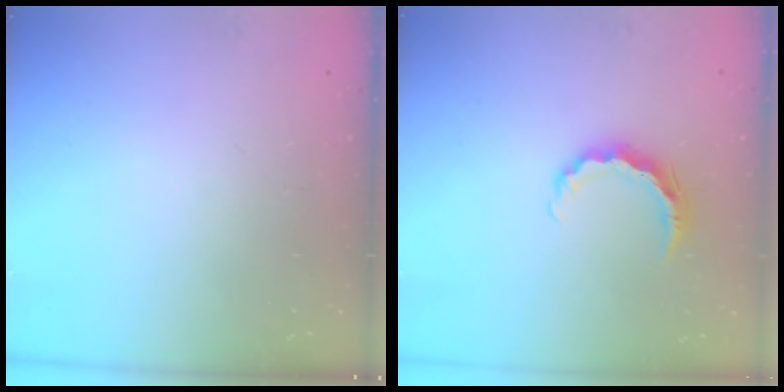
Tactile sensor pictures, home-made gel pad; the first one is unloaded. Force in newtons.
{"total": 7.1, "press": 7.0, "slide": 0.7}